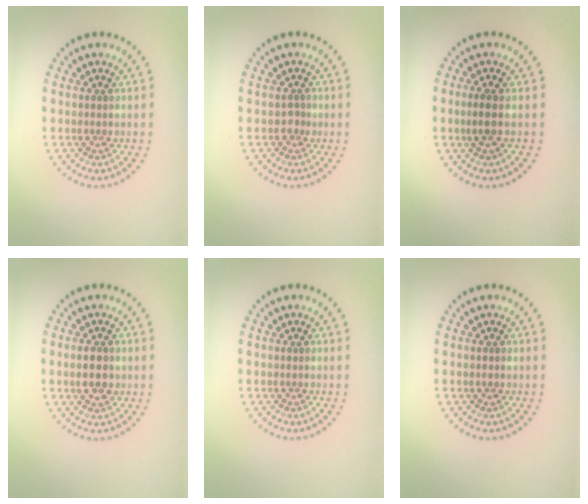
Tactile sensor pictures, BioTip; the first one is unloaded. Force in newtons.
{"total": 0.9, "press": 0.6, "slide": 0.7}
{"total": 1.5, "press": 1.3, "slide": 0.8}
{"total": 2.4, "press": 2.4, "slide": 0.1}
{"total": 0.0}
{"total": 0.7, "press": 0.7, "slide": 0.0}